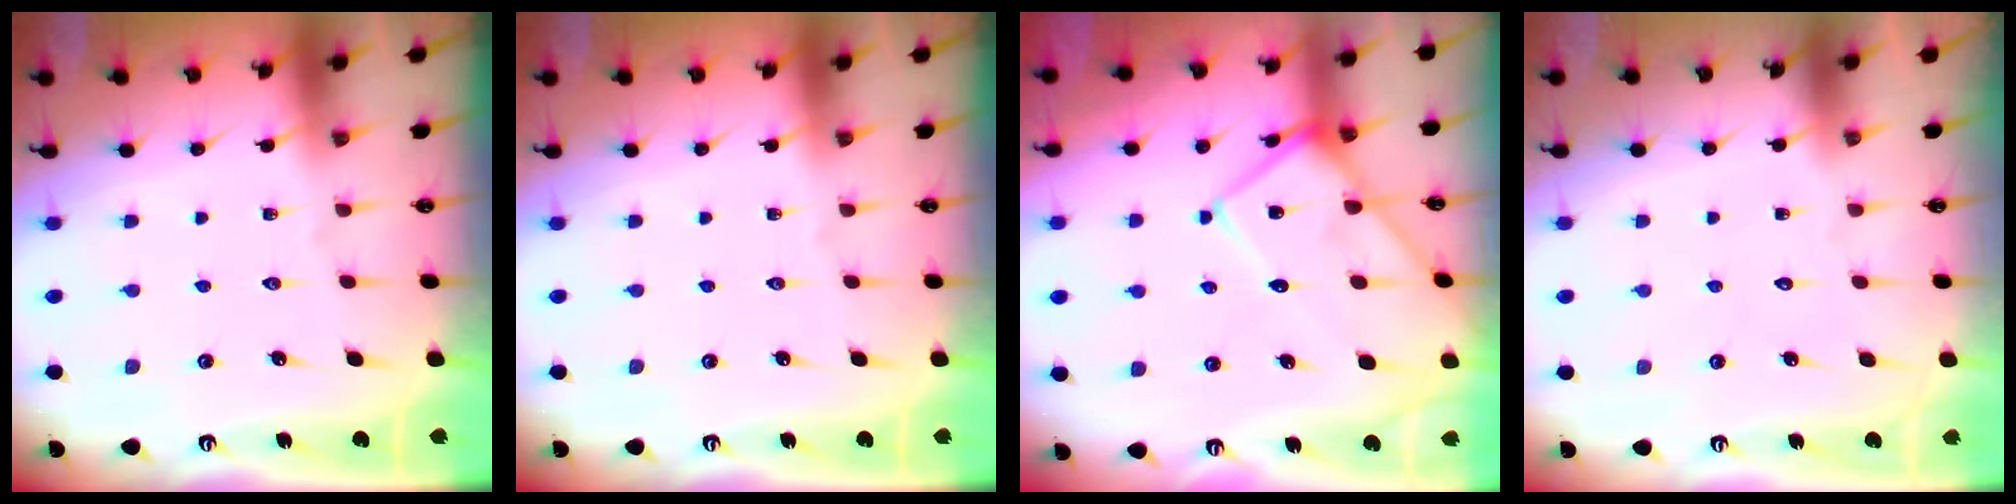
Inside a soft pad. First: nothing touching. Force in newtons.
{"total": 0.0}
{"total": 12.6, "press": 12.5, "slide": 1.2}
{"total": 1.5, "press": 1.5, "slide": 0.1}